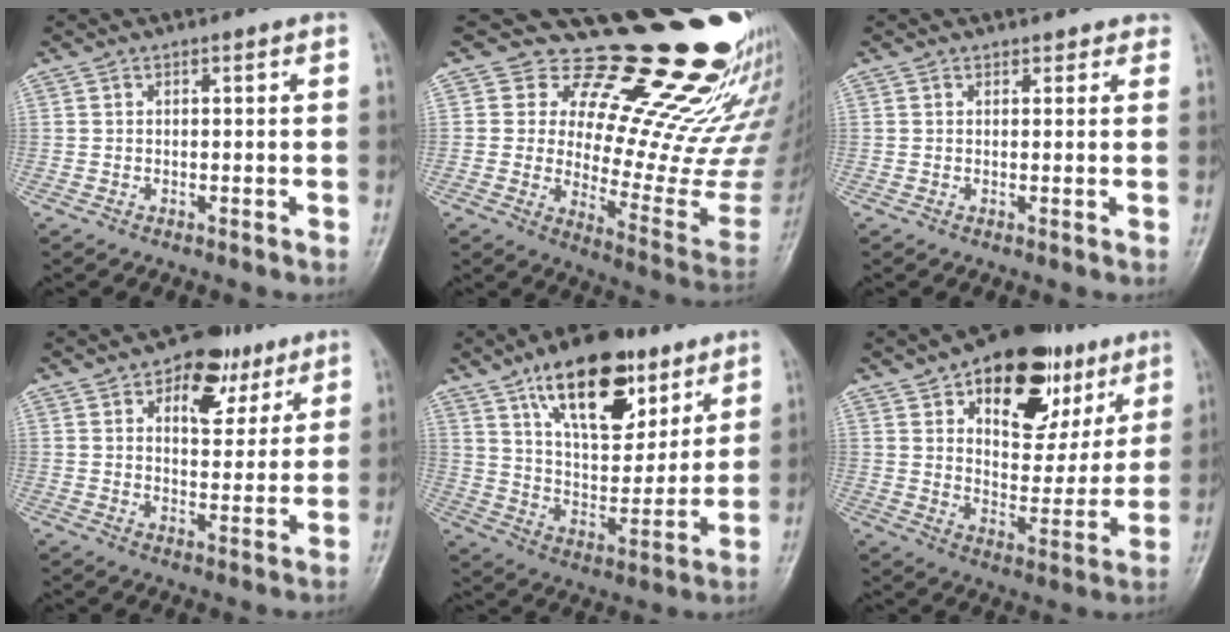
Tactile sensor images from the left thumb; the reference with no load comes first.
{"total": 27.1, "force": [19.2, 9.4, 16.6], "torque": [-0.181, -0.131, 0.256]}
{"total": 1.6, "force": [1.3, 0.9, -0.1], "torque": [0.022, -0.004, 0.007]}
{"total": 10.4, "force": [5.6, 6.3, 6.1], "torque": [-0.047, -0.021, 0.079]}
{"total": 20.8, "force": [11.9, 10.1, 13.7], "torque": [-0.168, -0.051, 0.202]}
{"total": 22.2, "force": [11.1, 12.5, 14.7], "torque": [-0.153, -0.031, 0.166]}